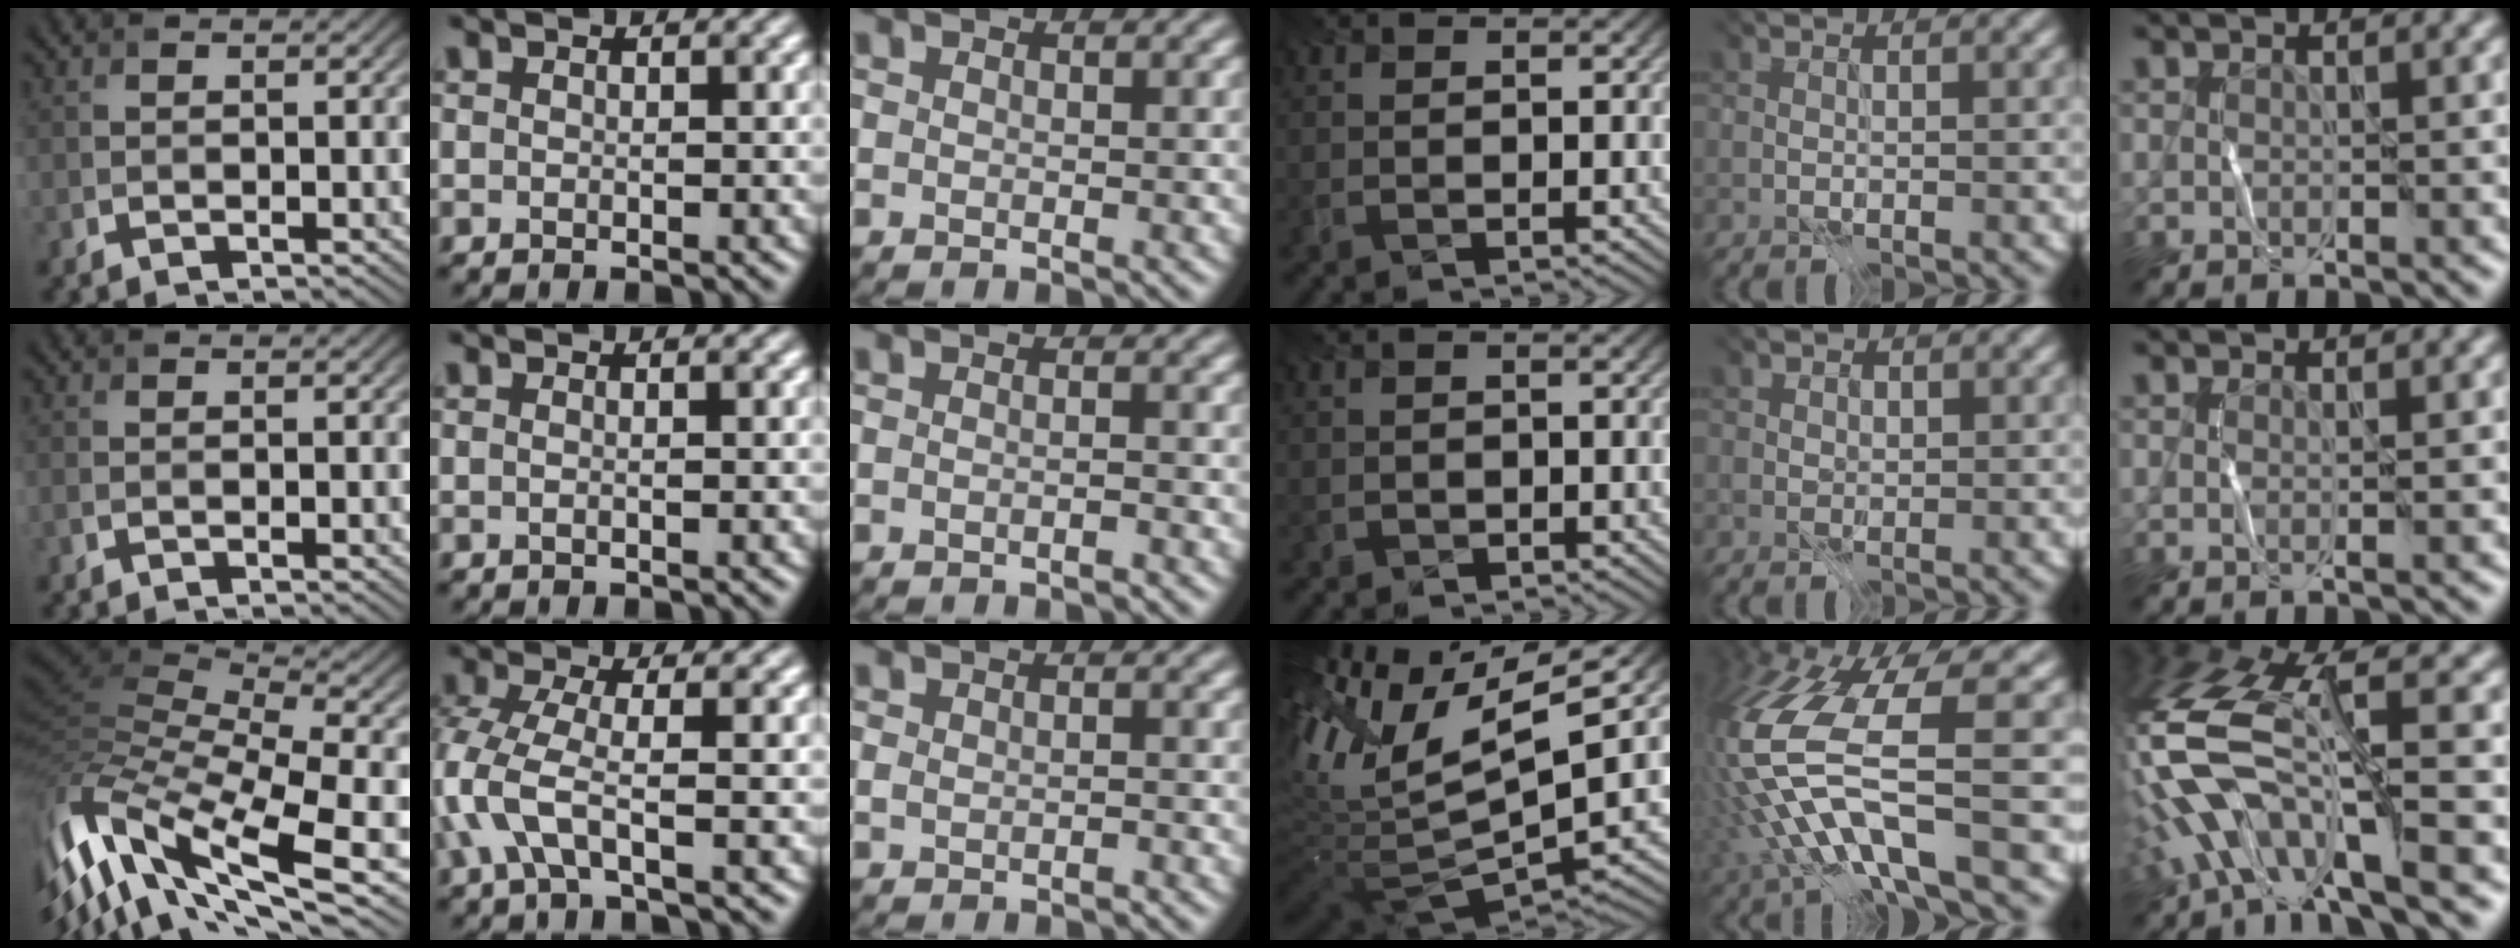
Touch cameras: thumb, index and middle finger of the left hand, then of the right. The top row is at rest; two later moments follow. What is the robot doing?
{"motion": "wrap", "object": "wrapping paper"}